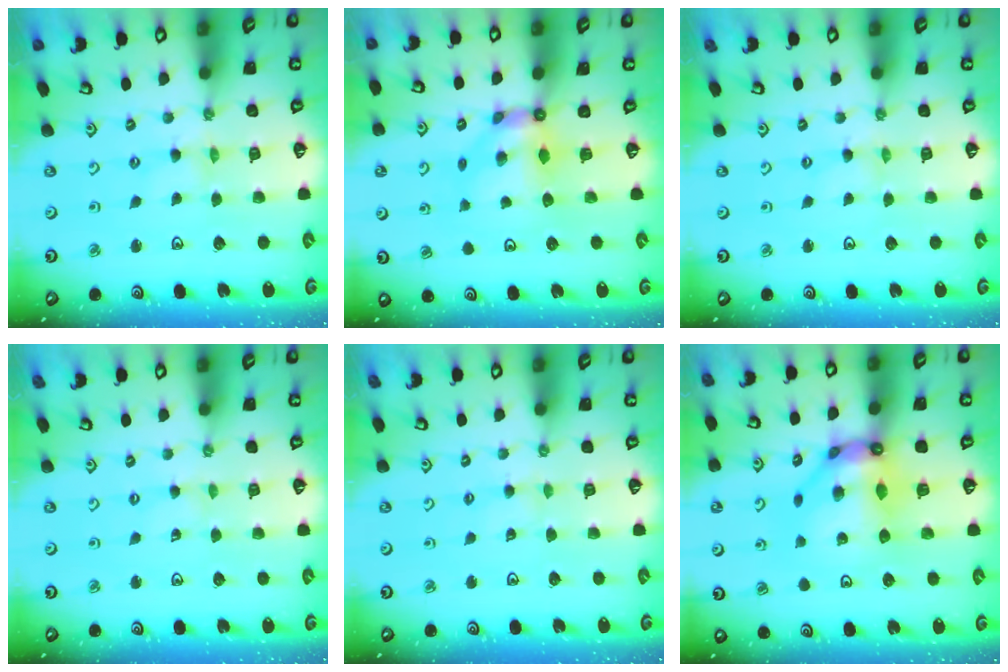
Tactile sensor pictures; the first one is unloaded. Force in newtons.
{"total": 6.5, "press": 6.5, "slide": 0.4}
{"total": 0.0}
{"total": 0.0}
{"total": 2.0, "press": 2.0, "slide": 0.3}
{"total": 10.7, "press": 10.6, "slide": 1.0}